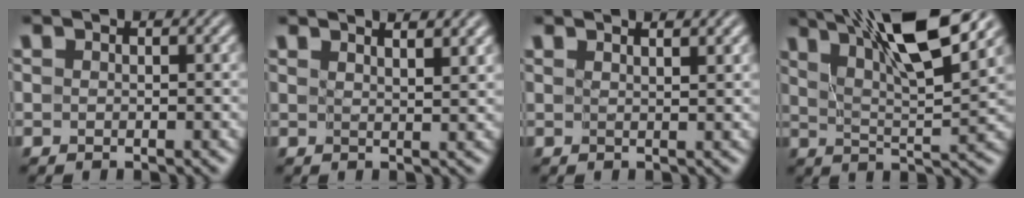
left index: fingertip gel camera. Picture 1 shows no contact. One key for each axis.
{"total": 2.7, "fx": 2.2, "fy": 0.4, "fz": 1.5, "tx": -0.010, "ty": 0.009, "tz": 0.022}
{"total": 1.2, "fx": 1.0, "fy": -0.1, "fz": 0.6, "tx": -0.013, "ty": 0.002, "tz": 0.017}
{"total": 11.1, "fx": 6.8, "fy": 1.9, "fz": 8.5, "tx": -0.141, "ty": 0.017, "tz": 0.113}